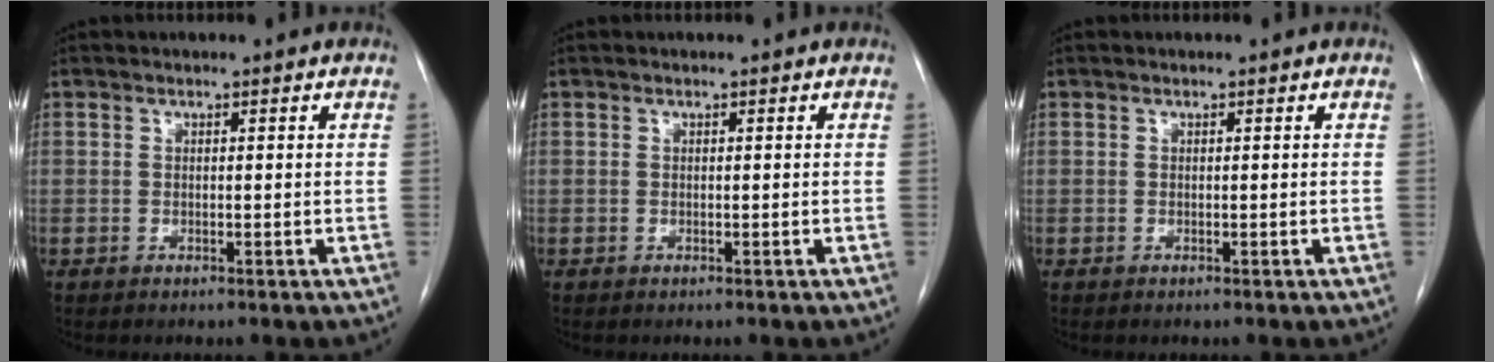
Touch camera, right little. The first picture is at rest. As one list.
[{"total": 0.0}, {"total": 0.0}]